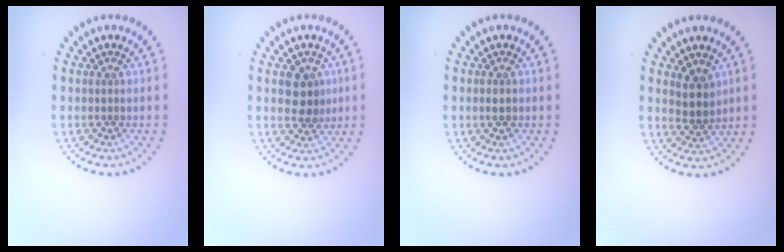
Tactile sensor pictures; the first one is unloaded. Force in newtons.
{"total": 2.7, "press": 2.6, "slide": 0.9}
{"total": 0.9, "press": 0.9, "slide": 0.2}
{"total": 2.4, "press": 2.0, "slide": 1.3}